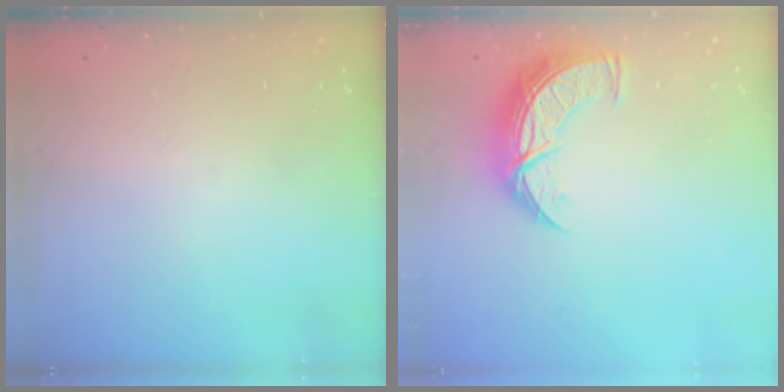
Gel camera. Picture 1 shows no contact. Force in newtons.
{"total": 10.9, "press": 10.9, "slide": 0.9}